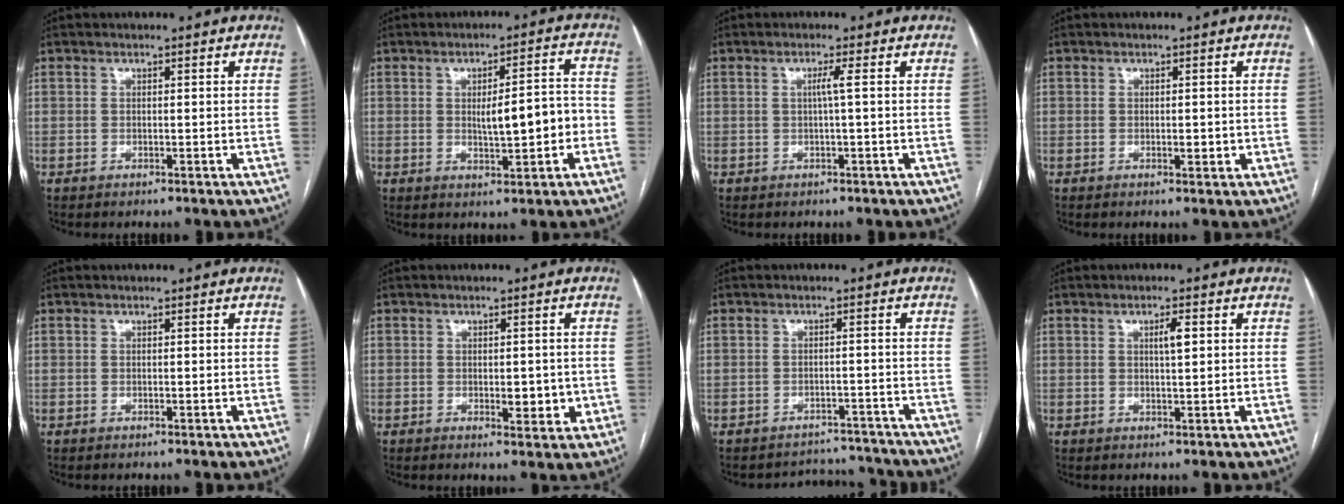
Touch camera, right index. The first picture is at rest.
{"total": 7.4, "force": [-1.1, 1.6, 7.1], "torque": [-0.104, 0.016, -0.009]}
{"total": 1.6, "force": [0.1, -0.5, 1.5], "torque": [-0.026, 0.002, 0.002]}
{"total": 1.6, "force": [-0.3, 0.5, 1.5], "torque": [-0.024, -0.001, -0.002]}
{"total": 0.0}
{"total": 3.9, "force": [-0.5, 1.6, 3.5], "torque": [-0.047, -0.004, -0.003]}
{"total": 6.2, "force": [-5.9, 1.2, -1.5], "torque": [0.021, 0.023, -0.073]}
{"total": 2.4, "force": [0.7, 0.3, 2.2], "torque": [-0.037, 0.001, 0.012]}